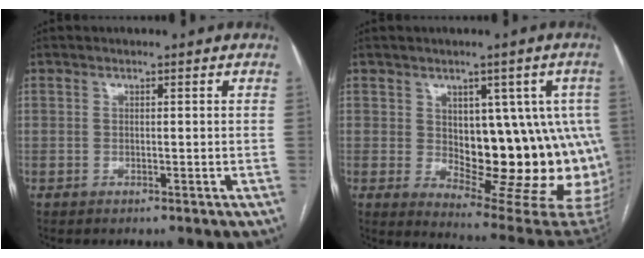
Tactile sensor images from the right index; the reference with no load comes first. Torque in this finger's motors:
{"motor_torque": [1.78, 0.36, 0.41, 0.11]}